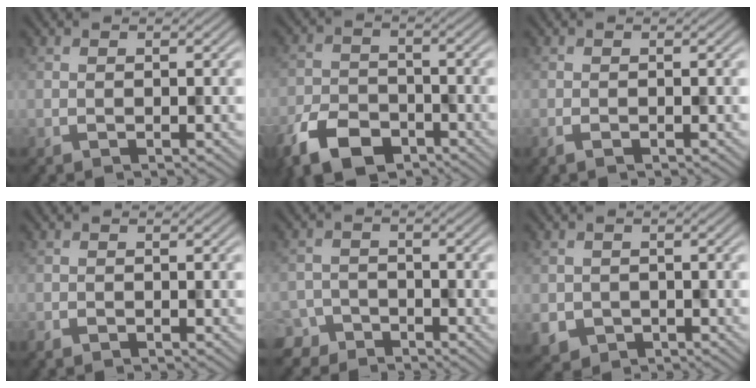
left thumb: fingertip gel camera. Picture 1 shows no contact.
{"total": 7.7, "force": [-5.5, 4.1, 3.5], "torque": [-0.069, -0.015, -0.110]}
{"total": 1.1, "force": [-0.8, 0.2, 0.7], "torque": [-0.013, -0.001, -0.013]}
{"total": 0.8, "force": [-0.7, 0.3, 0.0], "torque": [0.001, -0.002, -0.011]}
{"total": 3.4, "force": [-2.9, 1.8, -0.1], "torque": [0.004, -0.001, -0.059]}
{"total": 3.1, "force": [-1.3, 2.8, 0.5], "torque": [-0.013, -0.019, -0.018]}